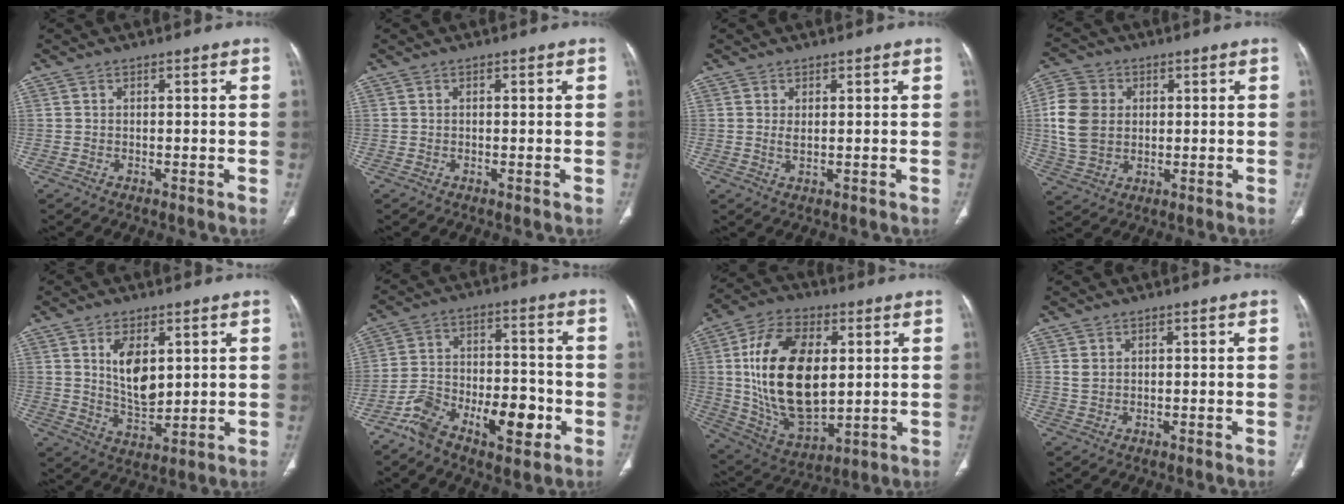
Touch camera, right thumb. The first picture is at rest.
{"total": 0.0}
{"total": 1.4, "force": [0.4, 0.5, 1.3], "torque": [-0.026, -0.007, 0.011]}
{"total": 11.3, "force": [1.3, 8.9, 6.7], "torque": [-0.129, 0.002, 0.026]}
{"total": 9.3, "force": [2.9, 5.0, 7.3], "torque": [-0.109, -0.021, 0.063]}
{"total": 13.4, "force": [-6.5, 6.3, 9.8], "torque": [-0.154, 0.039, -0.107]}
{"total": 22.8, "force": [3.0, 13.1, 18.4], "torque": [-0.324, -0.012, 0.065]}
{"total": 1.8, "force": [0.7, 1.3, 1.0], "torque": [-0.019, -0.002, 0.021]}